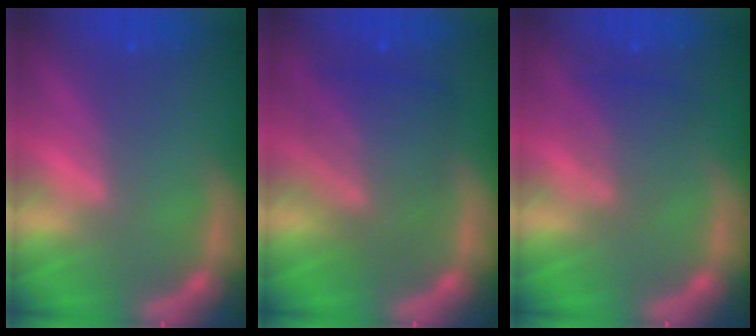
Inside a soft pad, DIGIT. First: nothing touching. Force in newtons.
{"total": 6.5}
{"total": 3.0}